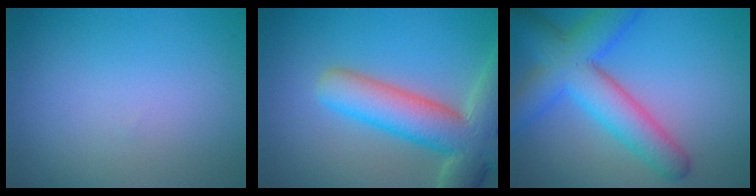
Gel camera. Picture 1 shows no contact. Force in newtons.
{"total": 9.8, "press": 9.7, "slide": 0.9}
{"total": 7.5, "press": 7.5, "slide": 0.2}